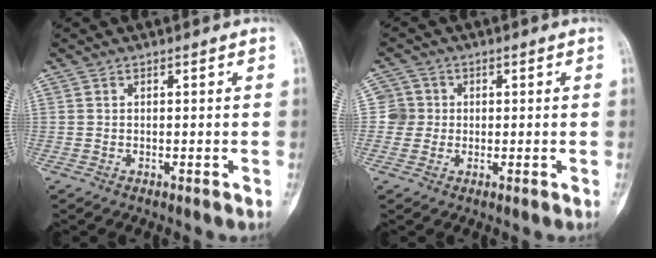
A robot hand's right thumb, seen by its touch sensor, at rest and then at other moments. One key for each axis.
{"total": 3.5, "fx": 0.1, "fy": 3.5, "fz": -0.1, "tx": 0.033, "ty": 0.010, "tz": -0.004}